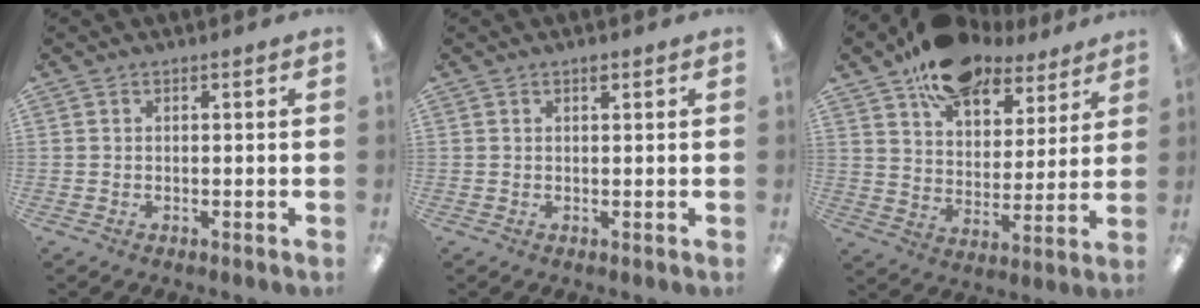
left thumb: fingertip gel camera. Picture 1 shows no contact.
{"total": 1.0, "force": [0.7, 0.3, 0.6], "torque": [-0.007, -0.002, 0.011]}
{"total": 15.5, "force": [11.3, 8.5, 6.4], "torque": [-0.103, -0.065, 0.207]}